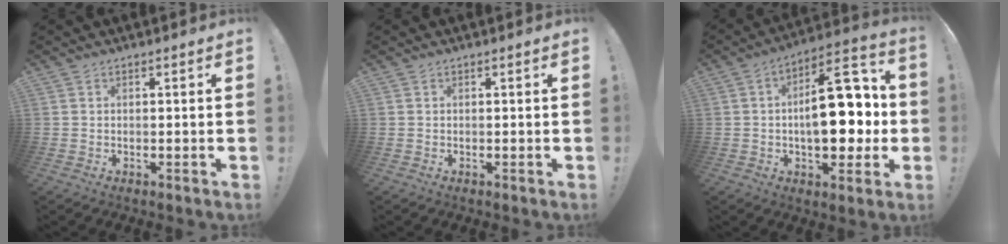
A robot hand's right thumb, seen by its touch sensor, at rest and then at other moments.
{"total": 0.0}
{"total": 20.1, "force": [-0.9, 10.4, 17.2], "torque": [-0.242, 0.014, -0.009]}